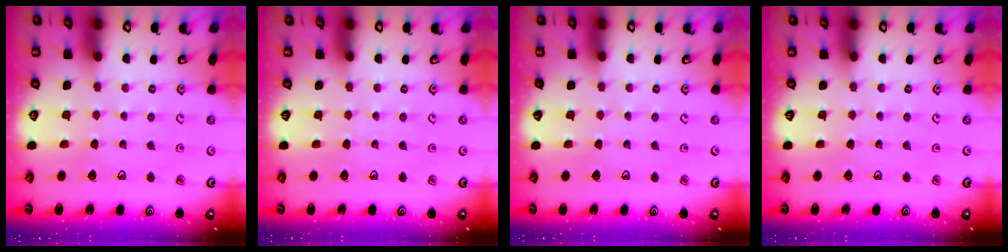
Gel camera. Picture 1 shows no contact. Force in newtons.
{"total": 0.0}
{"total": 0.0}
{"total": 0.0}